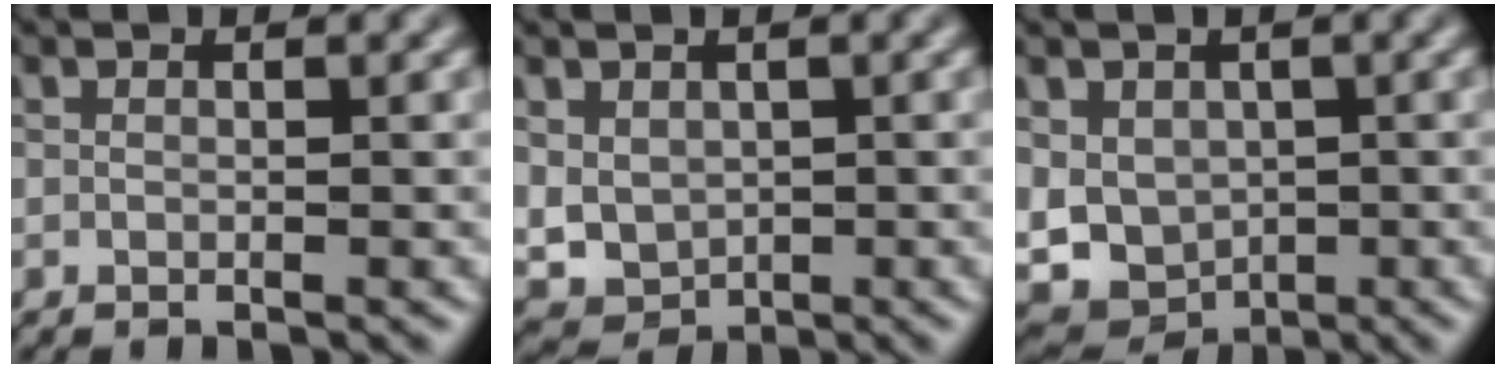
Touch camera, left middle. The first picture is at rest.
{"total": 3.3, "force": [0.5, 2.7, 1.8], "torque": [-0.042, -0.009, 0.021]}
{"total": 6.7, "force": [0.2, 5.5, 3.9], "torque": [-0.071, 0.001, 0.004]}